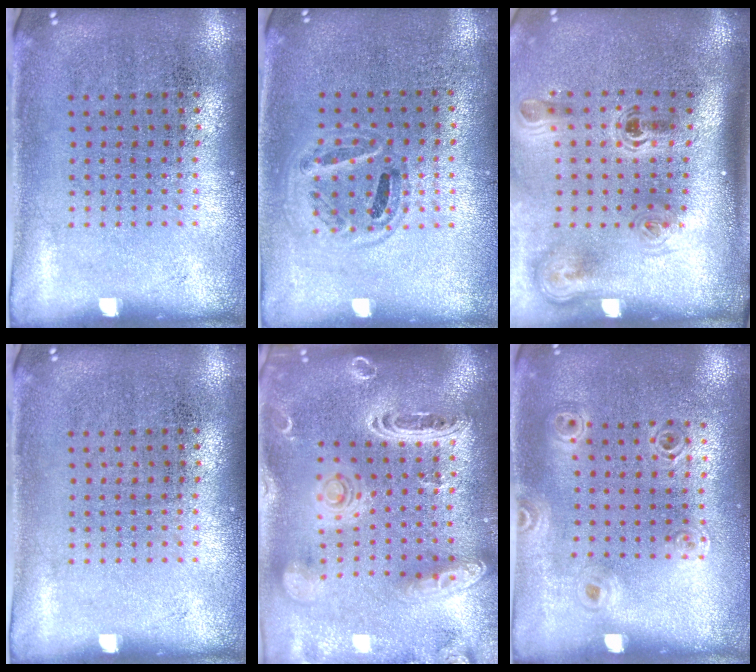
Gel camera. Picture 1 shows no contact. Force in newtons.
{"total": 1.0, "press": 0.9, "slide": 0.4}
{"total": 2.3, "press": 1.5, "slide": 1.7}
{"total": 0.0}
{"total": 3.5, "press": 2.8, "slide": 2.1}
{"total": 0.9, "press": 0.9, "slide": 0.1}